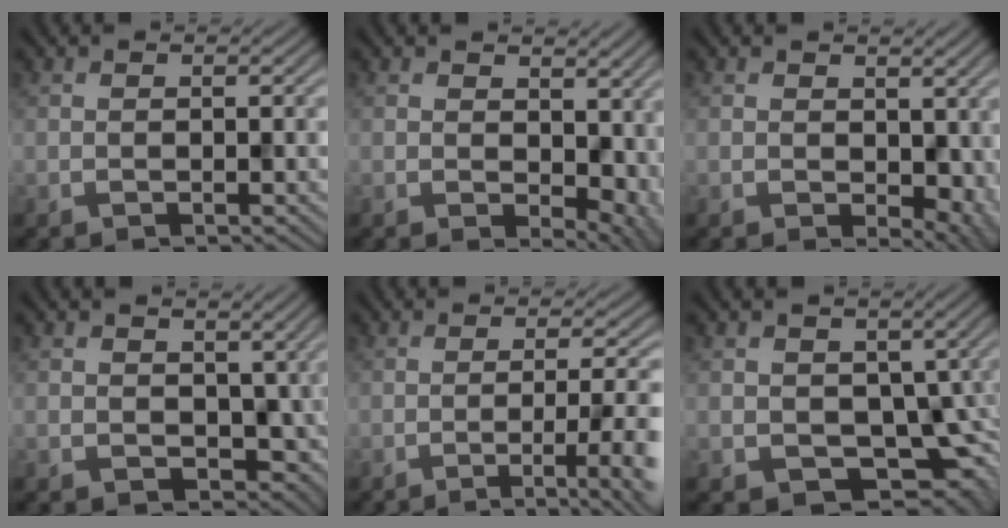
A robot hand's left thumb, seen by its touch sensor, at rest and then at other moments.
{"total": 7.2, "force": [1.1, 4.7, 5.3], "torque": [-0.086, -0.022, 0.034]}
{"total": 5.1, "force": [0.4, 3.4, 3.8], "torque": [-0.056, -0.020, 0.016]}
{"total": 4.7, "force": [0.1, 3.6, 3.0], "torque": [-0.064, -0.018, 0.002]}
{"total": 6.5, "force": [-2.2, 0.7, 6.0], "torque": [-0.083, 0.002, -0.034]}
{"total": 7.5, "force": [-1.0, 5.5, 5.0], "torque": [-0.083, -0.030, -0.016]}